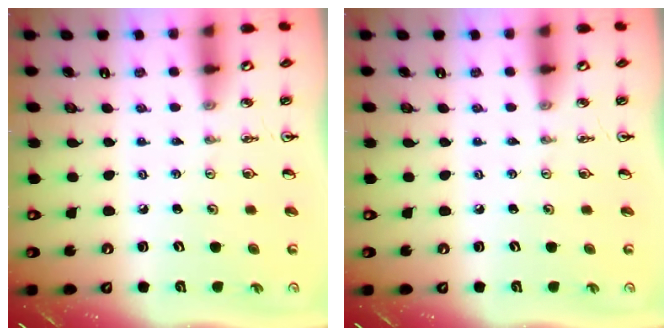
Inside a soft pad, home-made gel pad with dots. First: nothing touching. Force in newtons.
{"total": 0.0}